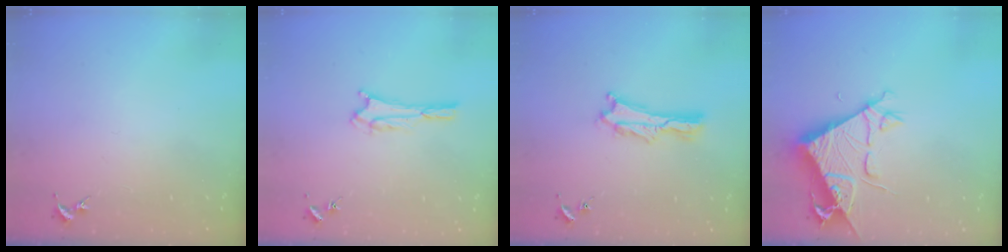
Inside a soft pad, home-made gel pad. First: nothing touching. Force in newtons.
{"total": 3.3, "press": 3.3, "slide": 0.4}
{"total": 2.1, "press": 2.1, "slide": 0.3}
{"total": 6.6, "press": 6.6, "slide": 0.7}